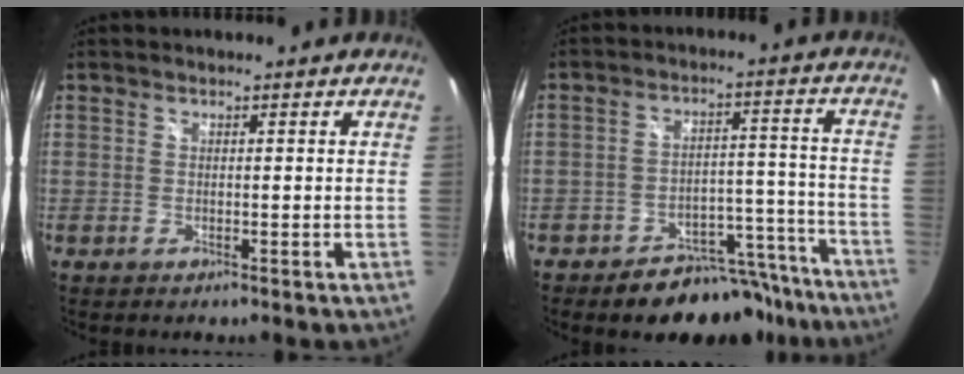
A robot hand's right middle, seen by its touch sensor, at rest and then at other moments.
{"total": 12.5, "force": [-10.6, 6.1, 2.8], "torque": [-0.038, 0.045, -0.128]}